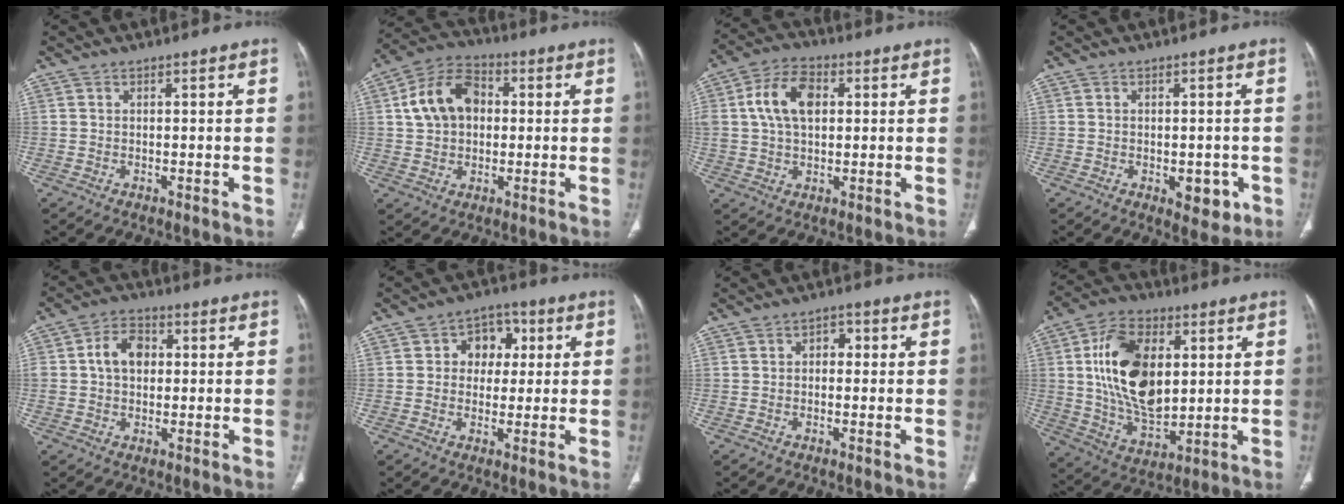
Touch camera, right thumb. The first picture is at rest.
{"total": 12.0, "force": [1.8, 8.8, 8.1], "torque": [-0.129, 0.020, 0.023]}
{"total": 10.4, "force": [2.2, 6.5, 7.8], "torque": [-0.139, 0.014, 0.037]}
{"total": 5.2, "force": [-1.7, 2.9, 3.9], "torque": [-0.029, 0.002, -0.013]}
{"total": 7.2, "force": [0.9, 5.2, 4.9], "torque": [-0.069, 0.014, 0.013]}
{"total": 7.4, "force": [1.5, 6.0, 4.2], "torque": [-0.014, 0.008, 0.017]}
{"total": 2.7, "force": [0.3, 2.0, 1.8], "torque": [-0.011, 0.010, -0.003]}
{"total": 19.1, "force": [3.6, 11.3, 14.9], "torque": [-0.242, -0.012, 0.072]}